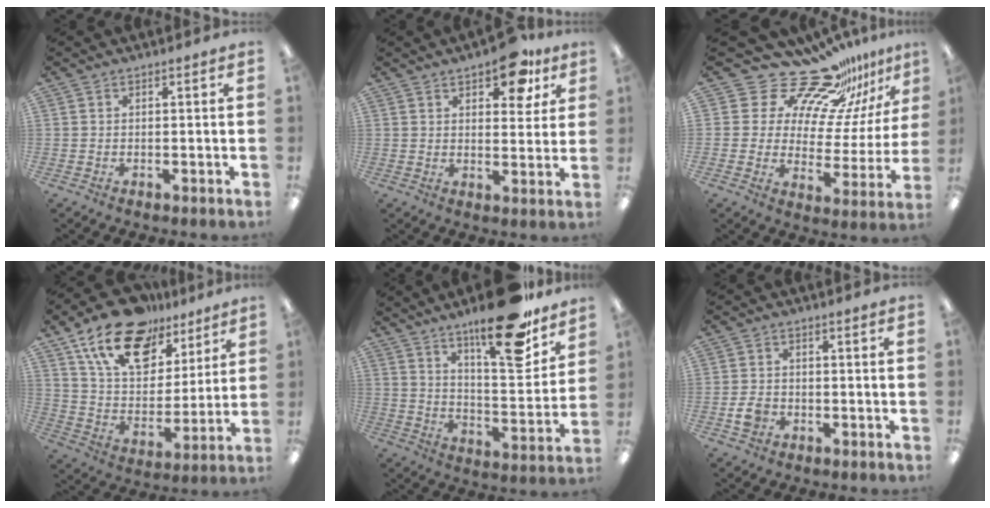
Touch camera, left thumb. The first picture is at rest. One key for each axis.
{"total": 10.2, "fx": 6.9, "fy": 4.8, "fz": 5.8, "tx": -0.059, "ty": -0.034, "tz": 0.114}
{"total": 20.3, "fx": 17.2, "fy": 8.4, "fz": 6.9, "tx": -0.116, "ty": -0.141, "tz": 0.300}
{"total": 18.3, "fx": 12.3, "fy": 10.3, "fz": 8.9, "tx": -0.161, "ty": -0.064, "tz": 0.222}
{"total": 20.7, "fx": 15.0, "fy": 6.0, "fz": 12.9, "tx": -0.186, "ty": -0.100, "tz": 0.242}
{"total": 3.7, "fx": -1.4, "fy": 2.9, "fz": 1.8, "tx": -0.033, "ty": 0.006, "tz": -0.025}